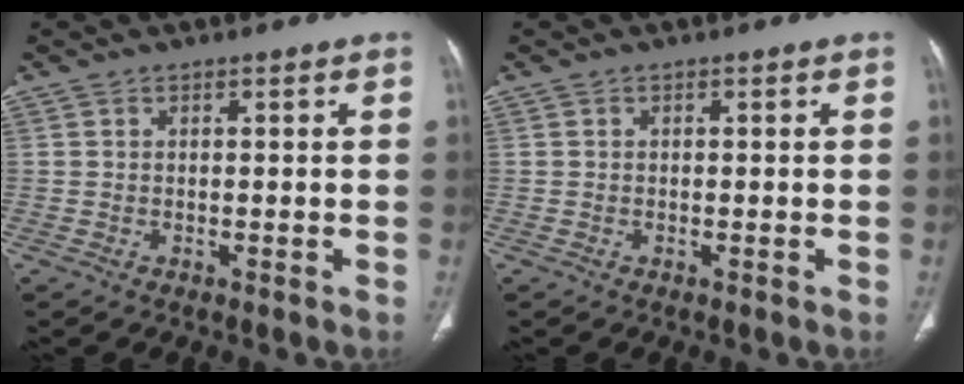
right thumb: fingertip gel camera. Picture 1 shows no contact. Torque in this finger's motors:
{"motor_torque": [0.16, -0.06, -0.43, 0.10, -0.03]}